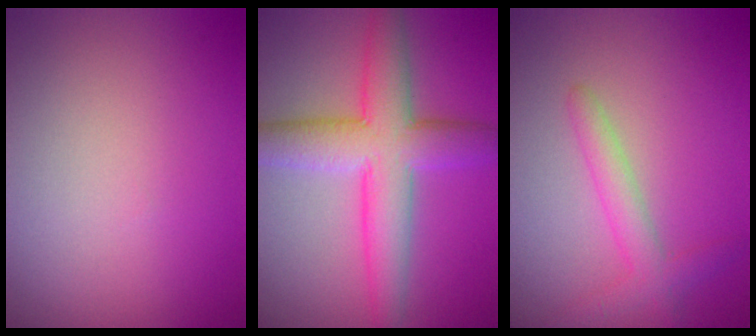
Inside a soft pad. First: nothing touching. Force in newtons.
{"total": 7.1, "press": 7.1, "slide": 0.2}
{"total": 2.4, "press": 2.4, "slide": 0.1}